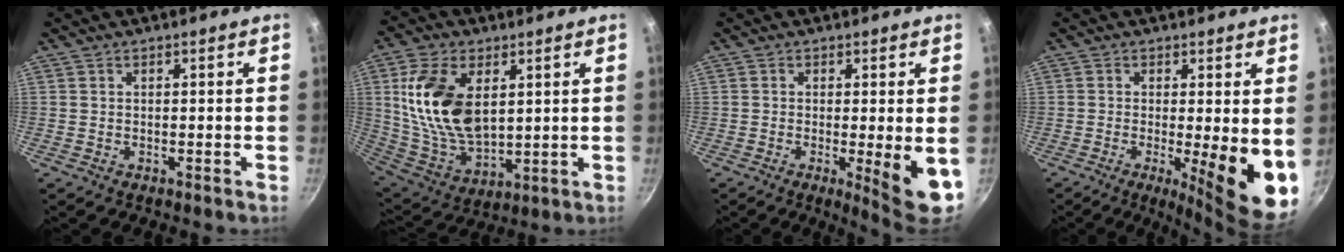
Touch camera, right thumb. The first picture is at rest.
{"total": 17.8, "force": [4.3, 10.5, 13.8], "torque": [-0.248, -0.024, 0.095]}
{"total": 7.8, "force": [-1.2, 1.3, 7.6], "torque": [-0.097, -0.012, -0.011]}
{"total": 11.9, "force": [-1.2, 2.7, 11.5], "torque": [-0.142, -0.024, -0.012]}